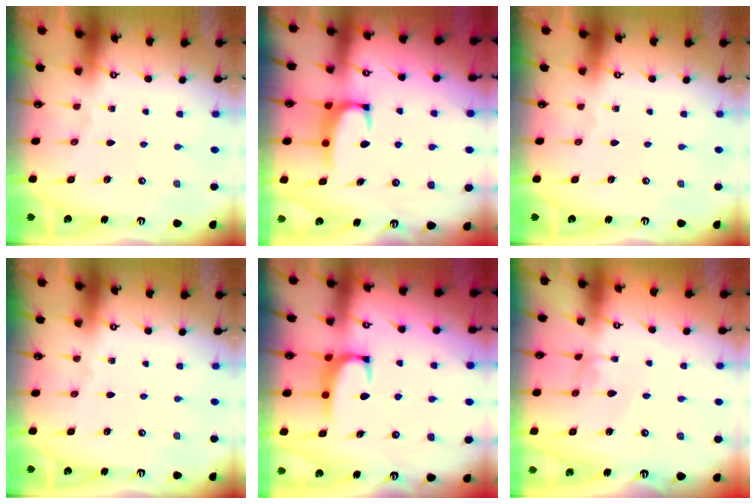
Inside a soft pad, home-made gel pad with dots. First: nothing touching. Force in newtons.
{"total": 2.0, "press": 2.0, "slide": 0.3}
{"total": 0.0}
{"total": 0.0}
{"total": 1.8, "press": 1.8, "slide": 0.4}
{"total": 2.8, "press": 2.8, "slide": 0.1}